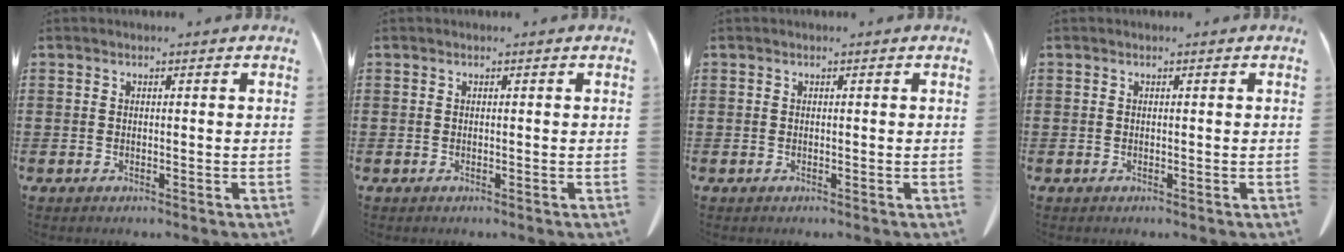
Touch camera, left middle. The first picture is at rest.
{"total": 0.0}
{"total": 0.0}
{"total": 0.0}